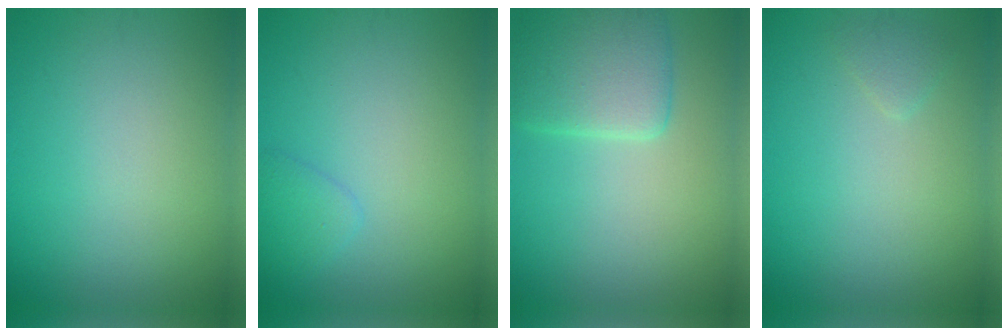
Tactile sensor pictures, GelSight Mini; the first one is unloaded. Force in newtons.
{"total": 1.4, "press": 1.4, "slide": 0.1}
{"total": 4.4, "press": 4.4, "slide": 0.2}
{"total": 0.9, "press": 0.9, "slide": 0.1}